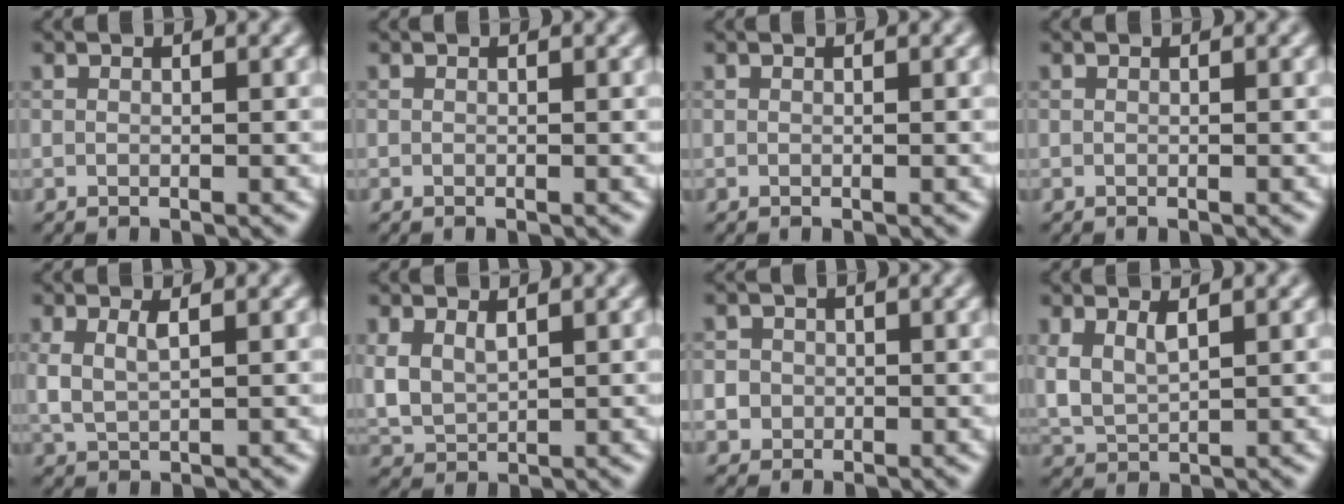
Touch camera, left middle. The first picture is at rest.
{"total": 0.0}
{"total": 0.0}
{"total": 0.0}
{"total": 1.9, "force": [0.8, 0.6, 1.5], "torque": [-0.038, -0.004, 0.021]}
{"total": 2.6, "force": [1.2, 1.6, 1.8], "torque": [-0.045, -0.005, 0.028]}
{"total": 3.1, "force": [-0.2, 2.9, 0.9], "torque": [0.000, 0.016, -0.016]}
{"total": 2.4, "force": [1.3, 1.0, 1.8], "torque": [-0.045, -0.008, 0.031]}